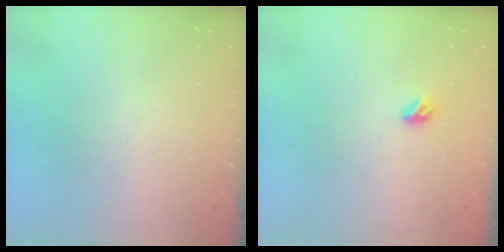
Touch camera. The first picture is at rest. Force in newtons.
{"total": 3.3, "press": 3.2, "slide": 0.8}